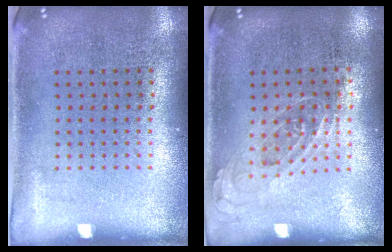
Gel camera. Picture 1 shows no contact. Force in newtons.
{"total": 0.6, "press": 0.6, "slide": 0.3}